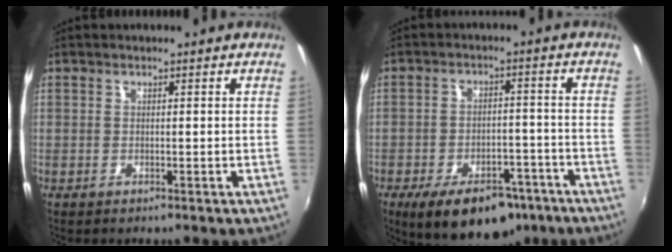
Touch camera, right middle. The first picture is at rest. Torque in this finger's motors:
{"motor_torque": [1.16, -0.97, 0.53, 0.11]}